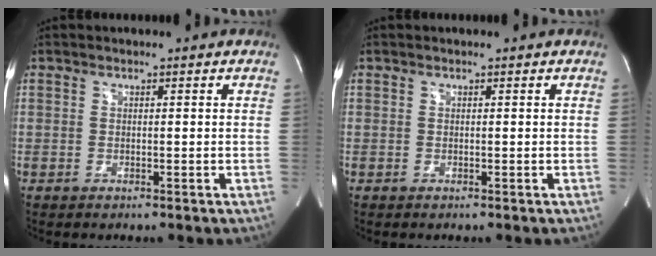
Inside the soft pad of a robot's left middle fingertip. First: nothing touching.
{"total": 0.0}